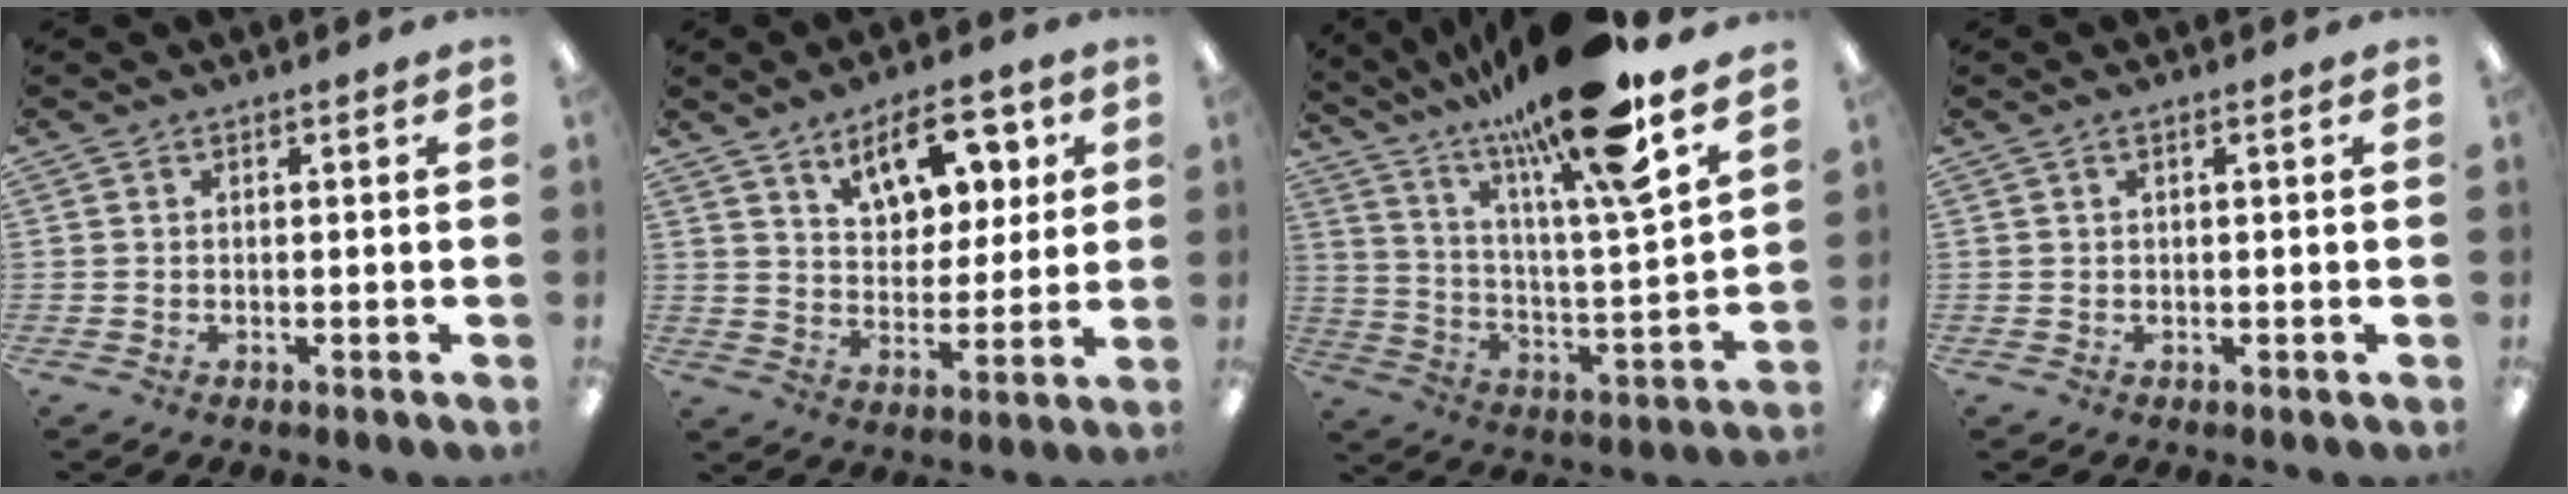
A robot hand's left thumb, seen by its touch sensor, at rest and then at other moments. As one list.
[{"total": 12.4, "force": [7.6, 6.5, 7.2], "torque": [-0.099, -0.025, 0.132]}, {"total": 22.3, "force": [17.5, 2.0, 13.7], "torque": [-0.243, -0.104, 0.274]}, {"total": 1.1, "force": [0.2, 0.1, 1.0], "torque": [-0.018, 0.000, 0.005]}]